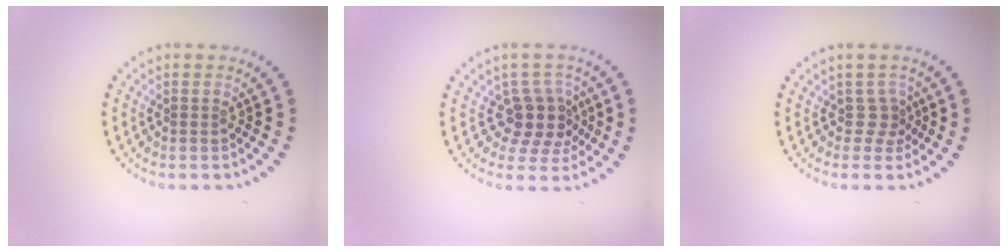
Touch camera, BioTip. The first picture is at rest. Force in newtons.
{"total": 3.5, "press": 2.8, "slide": 2.1}
{"total": 1.8, "press": 1.1, "slide": 1.4}